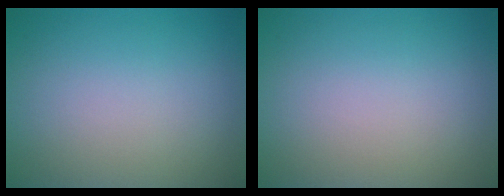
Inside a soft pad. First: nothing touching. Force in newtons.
{"total": 0.0}